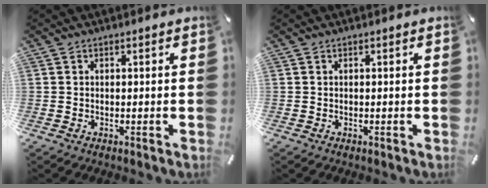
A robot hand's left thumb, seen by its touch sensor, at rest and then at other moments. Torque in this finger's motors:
{"motor_torque": [-0.23, -0.15, -0.07, 0.13, -0.02]}